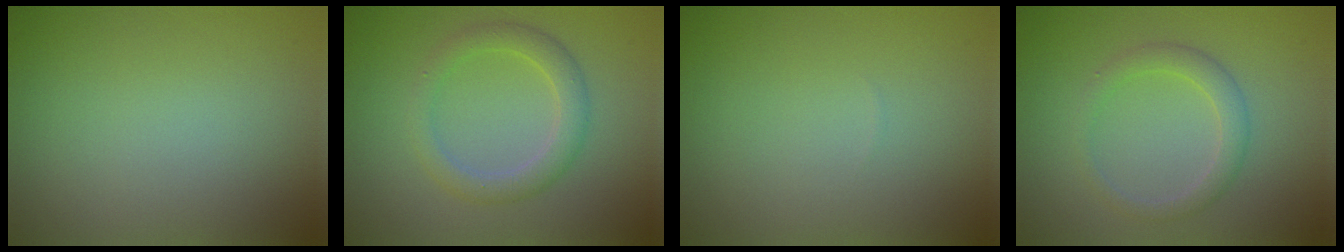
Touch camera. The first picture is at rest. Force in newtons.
{"total": 2.8, "press": 2.8, "slide": 0.1}
{"total": 0.0}
{"total": 2.2, "press": 2.2, "slide": 0.1}